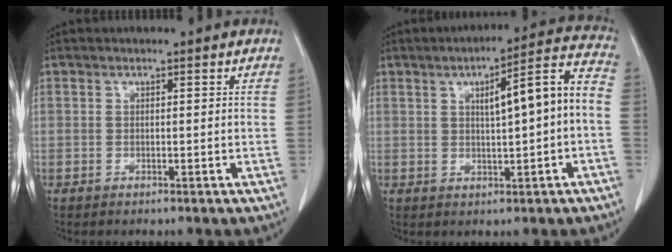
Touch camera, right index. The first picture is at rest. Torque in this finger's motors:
{"motor_torque": [0.82, -0.24, 0.46, 0.10]}